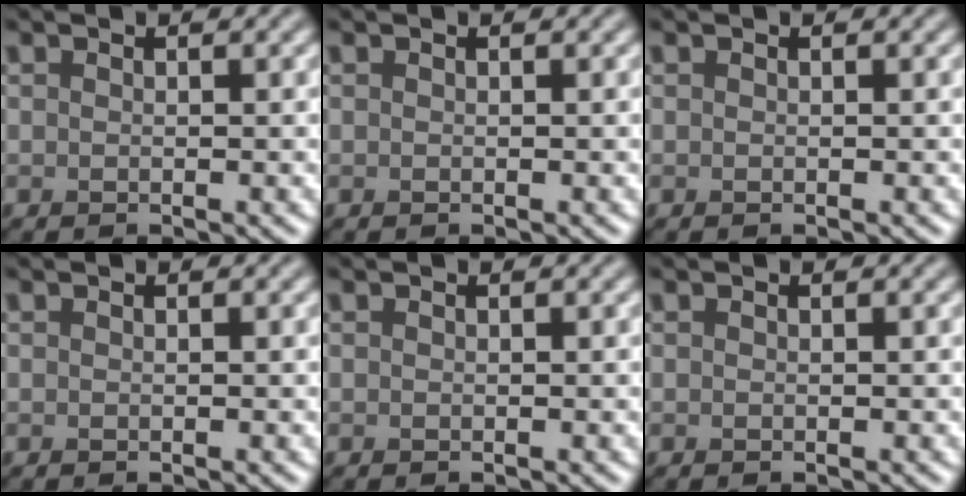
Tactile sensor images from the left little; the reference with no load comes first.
{"total": 0.0}
{"total": 0.0}
{"total": 0.0}
{"total": 0.0}
{"total": 0.0}